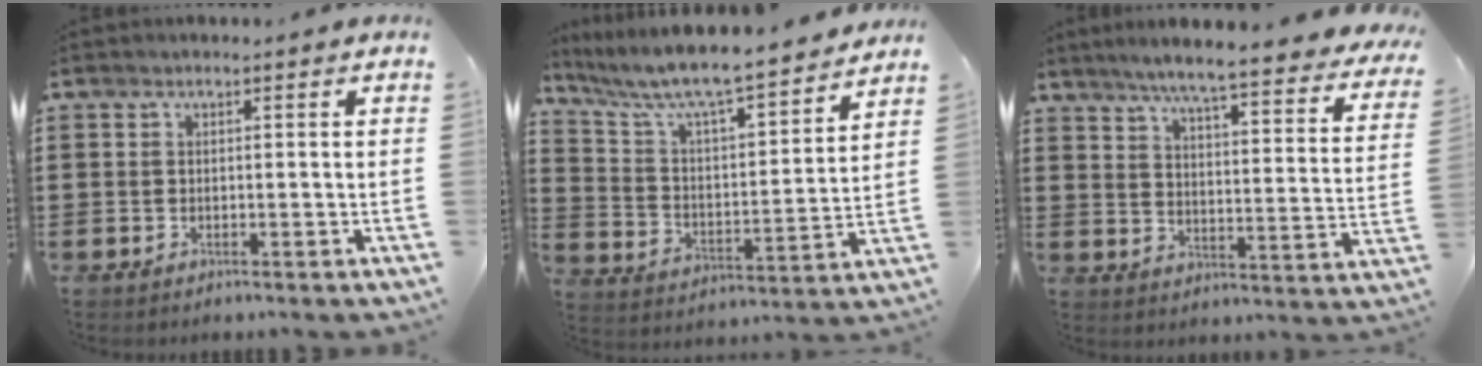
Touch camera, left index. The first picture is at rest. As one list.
[{"total": 6.7, "force": [6.0, 0.4, 2.8], "torque": [-0.083, -0.049, 0.095]}, {"total": 5.8, "force": [4.9, -0.6, 3.0], "torque": [-0.075, -0.044, 0.073]}]